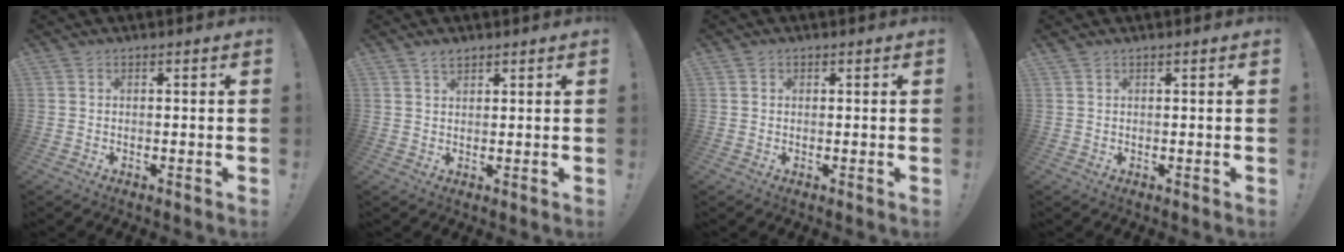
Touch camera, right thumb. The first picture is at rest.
{"total": 2.5, "force": [1.9, 1.1, 1.1], "torque": [-0.010, -0.012, 0.033]}
{"total": 0.8, "force": [0.3, 0.7, 0.1], "torque": [0.002, 0.000, 0.005]}
{"total": 0.7, "force": [0.6, 0.2, 0.4], "torque": [-0.012, 0.001, 0.012]}